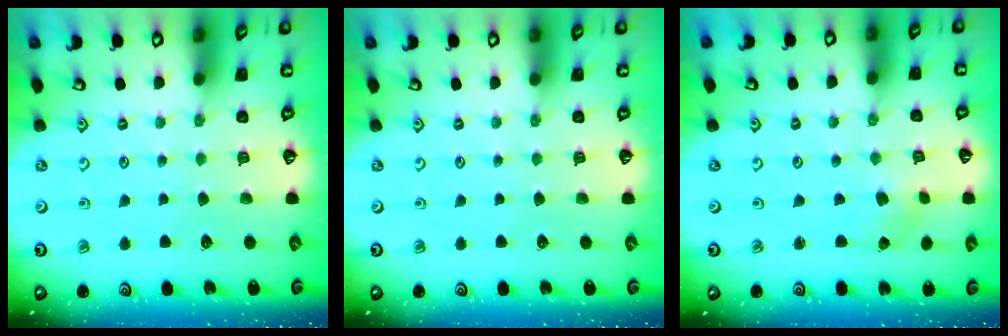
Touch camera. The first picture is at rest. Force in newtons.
{"total": 0.0}
{"total": 2.8, "press": 2.8, "slide": 0.3}